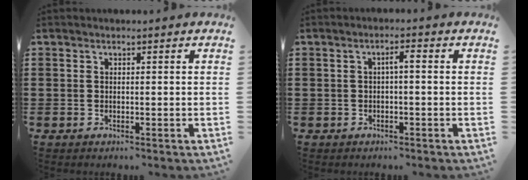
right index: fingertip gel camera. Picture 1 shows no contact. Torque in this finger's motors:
{"motor_torque": [0.54, -0.45, 0.06, 0.06]}